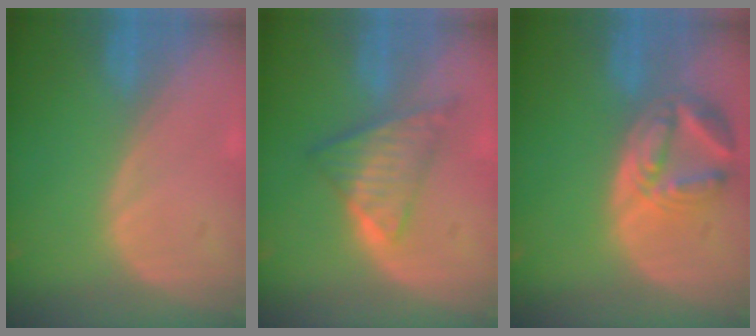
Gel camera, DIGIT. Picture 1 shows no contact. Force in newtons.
{"total": 7.5, "press": 6.3, "slide": 4.0}
{"total": 7.9, "press": 7.0, "slide": 3.6}